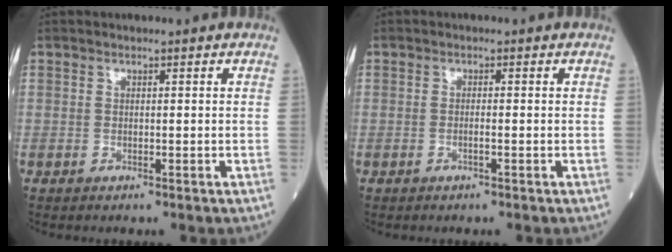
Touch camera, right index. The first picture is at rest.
{"total": 0.8, "force": [-0.4, -0.1, 0.7], "torque": [-0.015, 0.001, -0.007]}